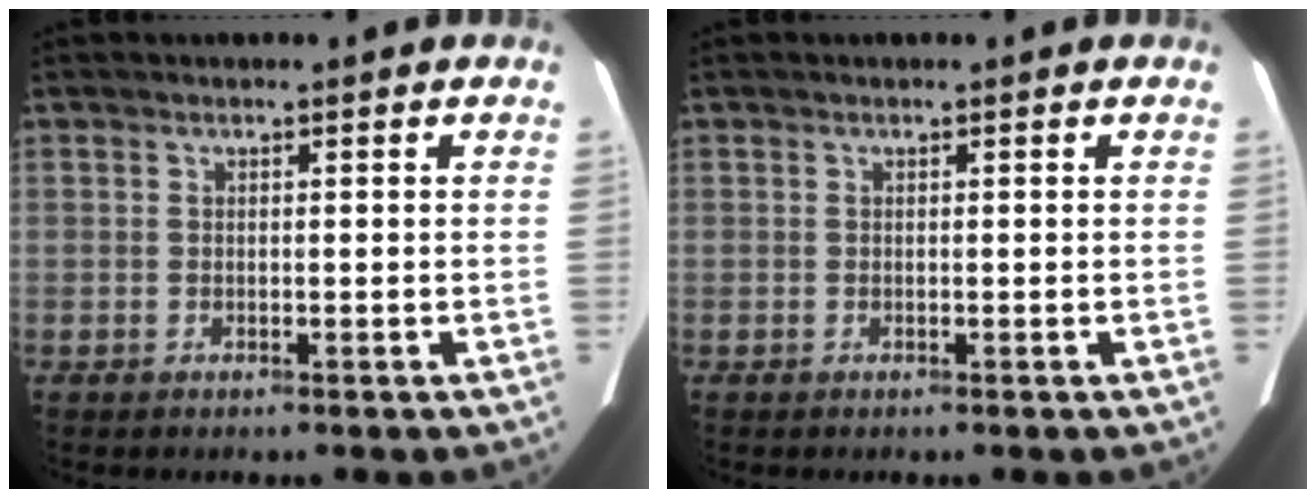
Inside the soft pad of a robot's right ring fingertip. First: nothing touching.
{"total": 0.0}